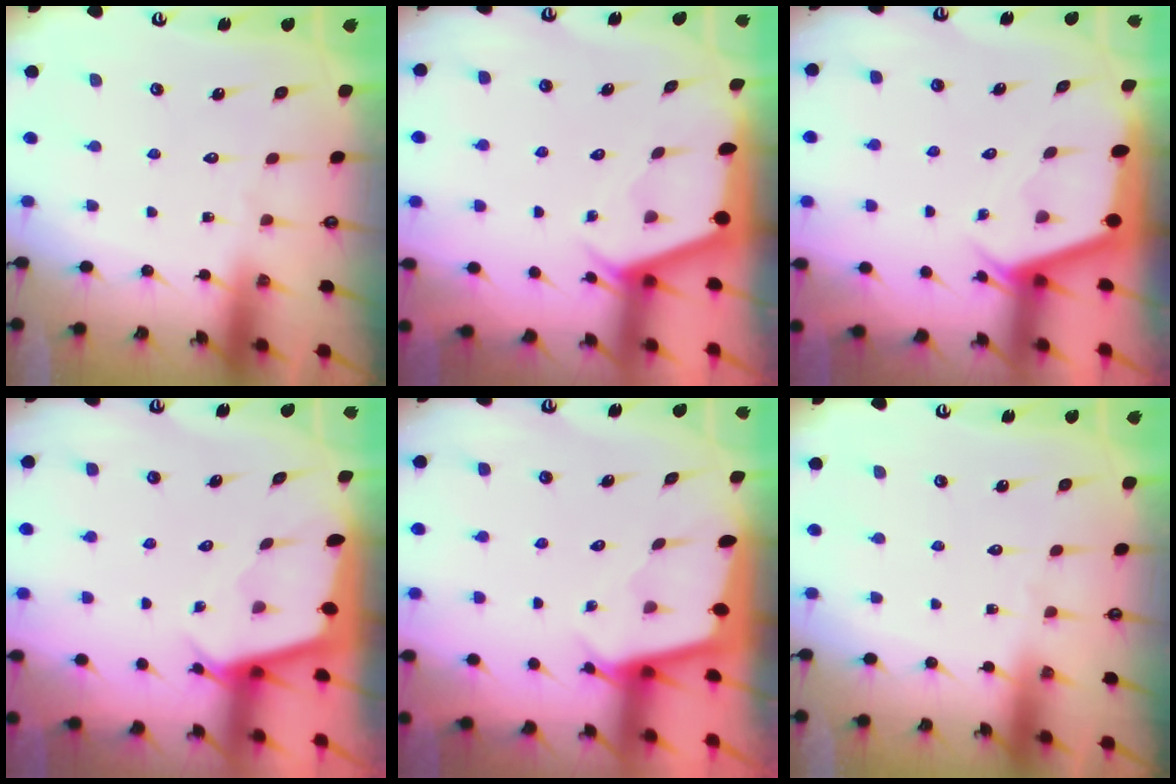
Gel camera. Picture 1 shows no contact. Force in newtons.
{"total": 2.4, "press": 2.4, "slide": 0.3}
{"total": 2.4, "press": 2.4, "slide": 0.2}
{"total": 2.4, "press": 2.4, "slide": 0.2}
{"total": 2.4, "press": 2.4, "slide": 0.1}
{"total": 0.0}